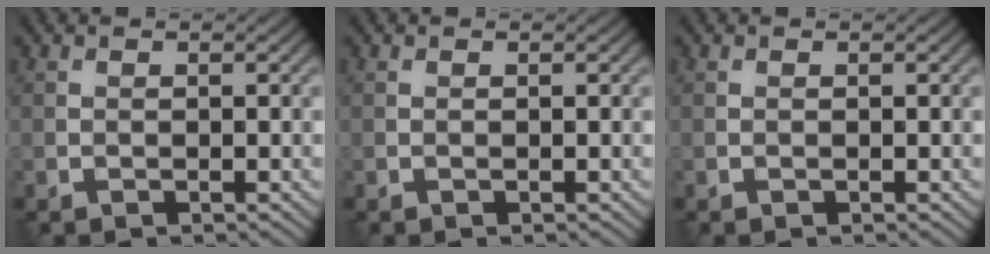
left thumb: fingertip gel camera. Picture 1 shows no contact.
{"total": 0.0}
{"total": 0.0}